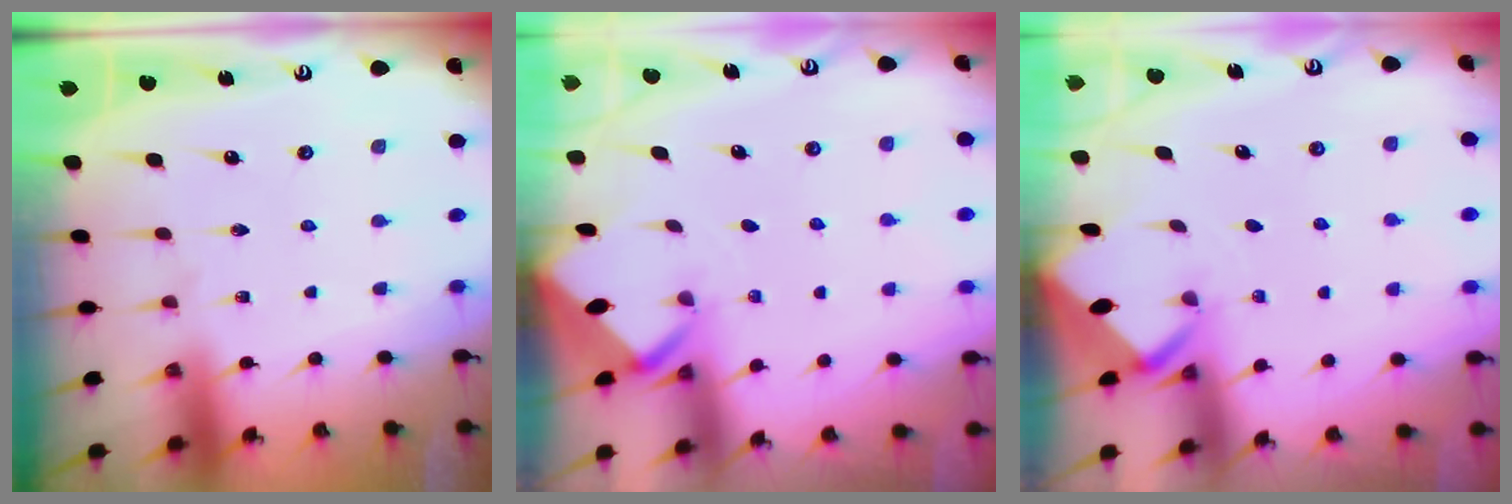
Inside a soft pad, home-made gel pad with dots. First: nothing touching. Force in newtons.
{"total": 1.9, "press": 1.9, "slide": 0.1}
{"total": 1.9, "press": 1.9, "slide": 0.1}